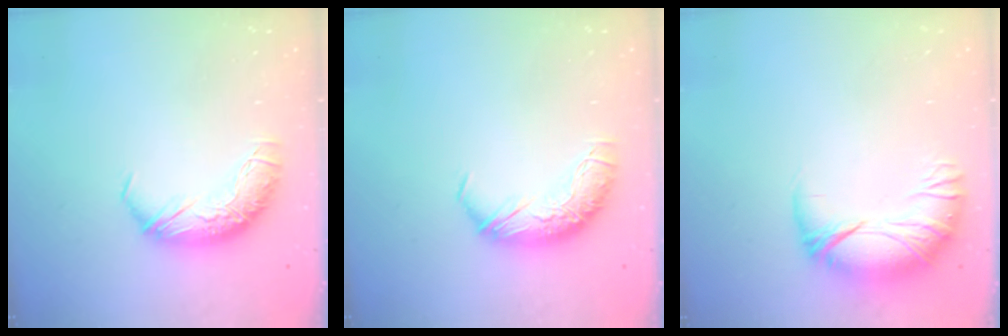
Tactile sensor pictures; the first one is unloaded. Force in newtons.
{"total": 0.0}
{"total": 3.3, "press": 1.9, "slide": 2.7}